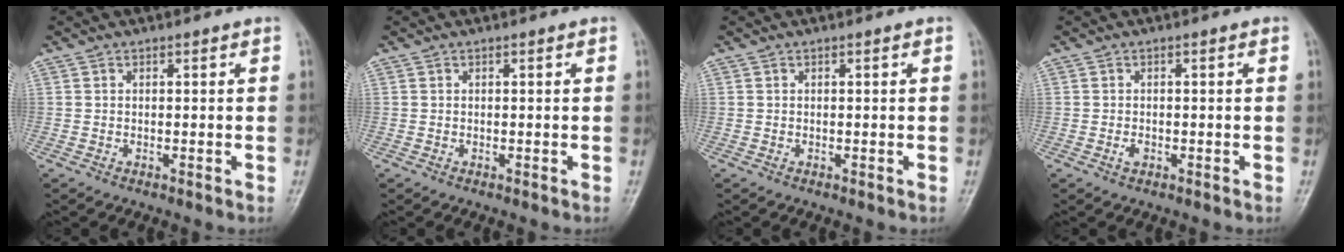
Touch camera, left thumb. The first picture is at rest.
{"total": 0.0}
{"total": 0.0}
{"total": 1.4, "force": [-0.5, 0.8, 1.0], "torque": [-0.017, 0.004, -0.008]}